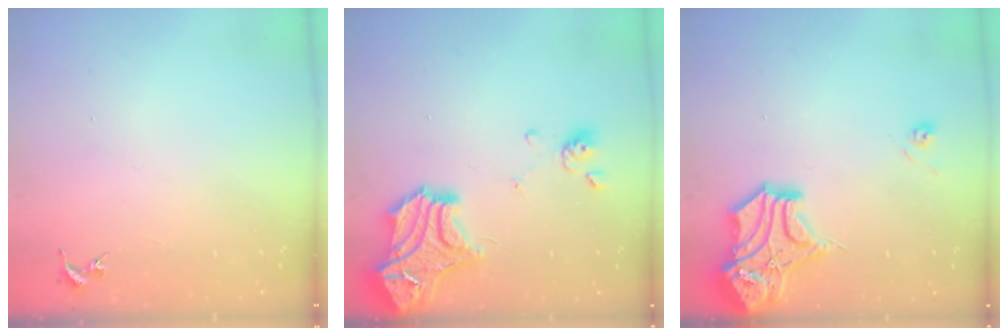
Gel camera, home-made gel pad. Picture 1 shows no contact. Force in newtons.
{"total": 20.6, "press": 20.5, "slide": 1.8}
{"total": 18.0, "press": 17.8, "slide": 2.5}